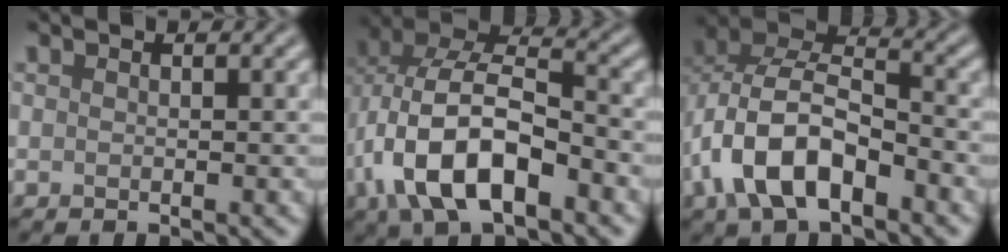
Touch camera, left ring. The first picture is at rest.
{"total": 11.0, "force": [-3.6, 5.7, 8.7], "torque": [-0.177, 0.006, -0.072]}
{"total": 9.0, "force": [-3.4, 4.9, 6.7], "torque": [-0.134, 0.011, -0.074]}